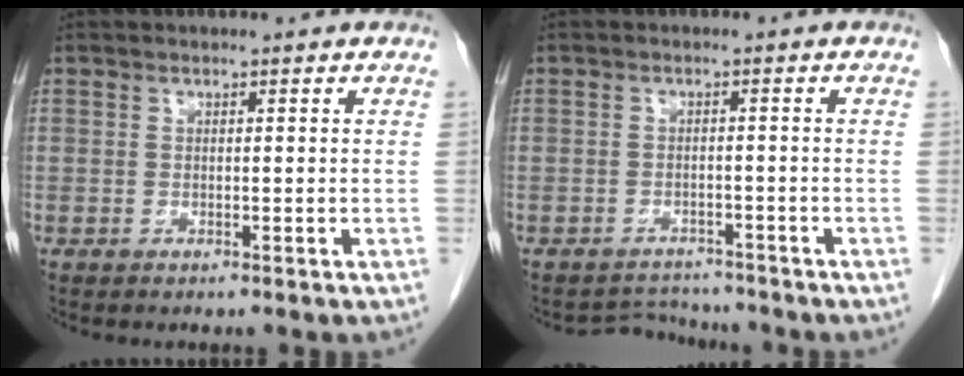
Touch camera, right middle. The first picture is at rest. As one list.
[{"total": 3.3, "force": [-3.1, 0.7, -1.1], "torque": [0.017, 0.004, -0.046]}]